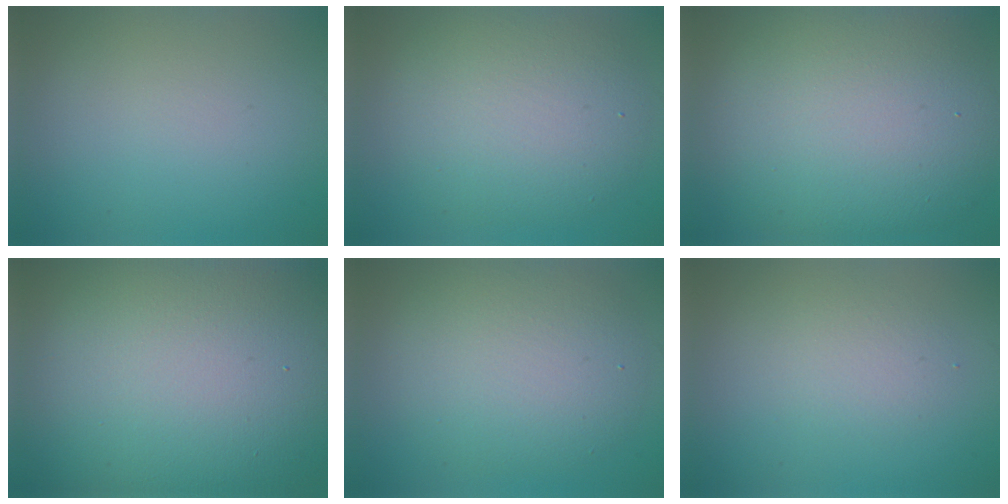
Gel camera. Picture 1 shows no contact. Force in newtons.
{"total": 6.9, "press": 6.9, "slide": 0.3}
{"total": 12.9, "press": 12.9, "slide": 0.4}
{"total": 22.5, "press": 22.4, "slide": 1.6}
{"total": 6.2, "press": 6.1, "slide": 0.5}
{"total": 2.2, "press": 2.2, "slide": 0.1}